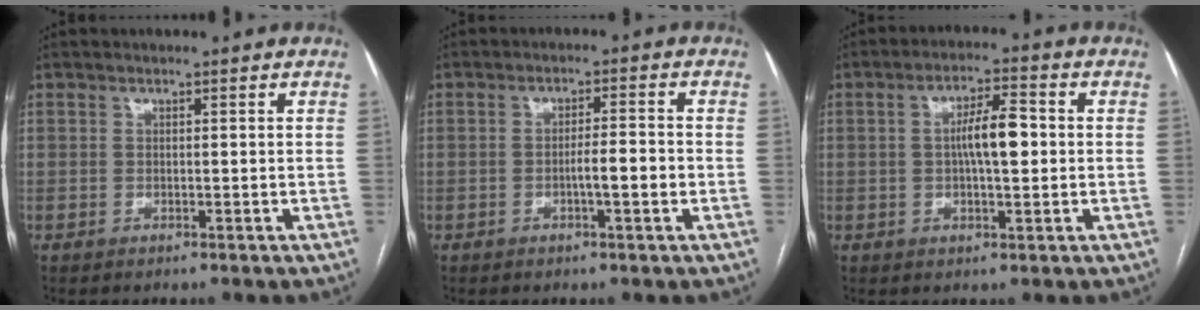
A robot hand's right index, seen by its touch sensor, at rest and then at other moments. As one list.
[{"total": 4.0, "force": [-1.1, 0.3, 3.9], "torque": [-0.059, 0.003, -0.018]}, {"total": 6.5, "force": [0.2, 1.6, 6.3], "torque": [-0.115, 0.013, 0.002]}]